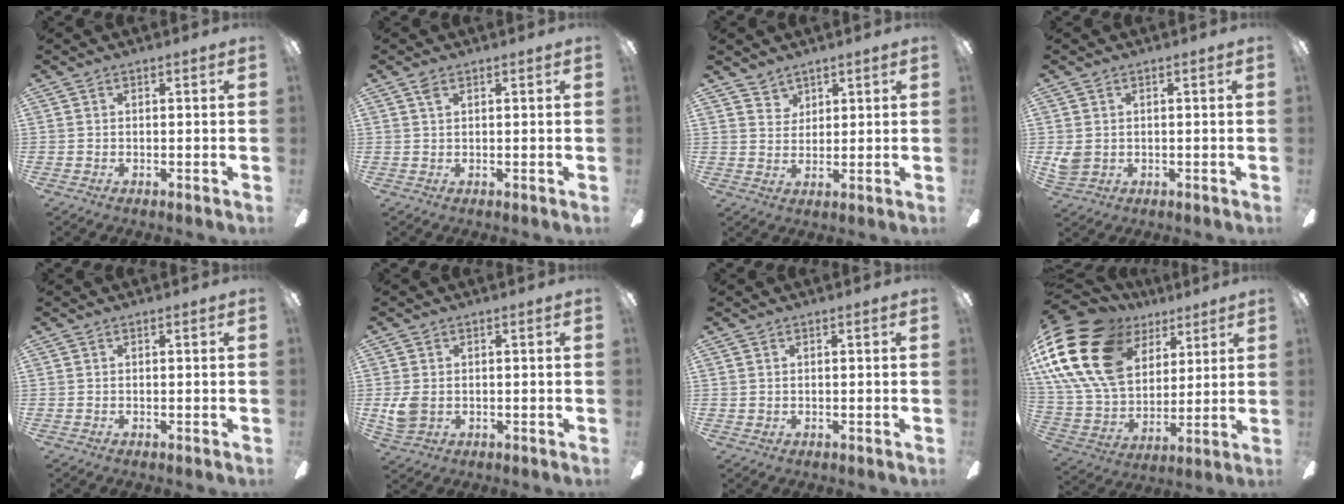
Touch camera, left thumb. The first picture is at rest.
{"total": 1.8, "force": [1.1, 0.8, 1.1], "torque": [-0.026, 0.003, 0.021]}
{"total": 4.0, "force": [3.2, 2.3, -0.3], "torque": [0.010, -0.018, 0.059]}
{"total": 3.1, "force": [1.0, 2.6, 1.4], "torque": [-0.028, 0.004, 0.021]}
{"total": 0.0}
{"total": 4.3, "force": [0.2, 3.4, 2.7], "torque": [-0.053, 0.000, 0.004]}
{"total": 0.8, "force": [0.5, 0.6, 0.1], "torque": [-0.003, 0.004, 0.009]}
{"total": 25.1, "force": [11.0, 17.3, 14.5], "torque": [-0.309, -0.047, 0.212]}